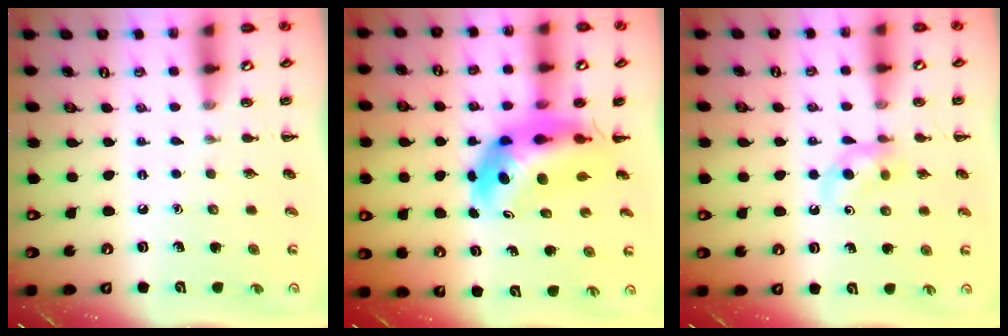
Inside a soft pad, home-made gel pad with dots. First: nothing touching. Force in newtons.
{"total": 7.6, "press": 7.0, "slide": 3.0}
{"total": 6.6, "press": 6.4, "slide": 1.6}